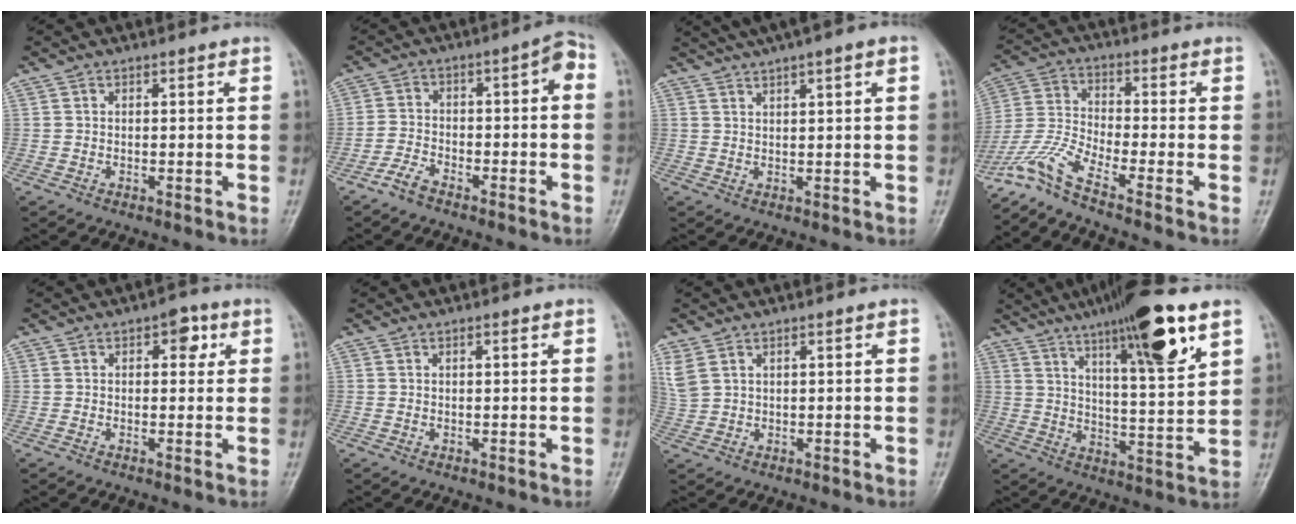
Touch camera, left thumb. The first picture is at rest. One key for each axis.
{"total": 7.0, "fx": -4.0, "fy": 2.7, "fz": 5.1, "tx": -0.079, "ty": 0.053, "tz": -0.074}
{"total": 7.6, "fx": 4.8, "fy": 1.2, "fz": 5.7, "tx": -0.090, "ty": 0.023, "tz": 0.075}
{"total": 7.6, "fx": -6.4, "fy": -0.5, "fz": 4.2, "tx": -0.110, "ty": 0.025, "tz": -0.142}
{"total": 3.8, "fx": 1.3, "fy": 2.2, "fz": 2.8, "tx": -0.014, "ty": 0.003, "tz": 0.010}
{"total": 0.6, "fx": 0.3, "fy": 0.1, "fz": 0.5, "tx": -0.008, "ty": 0.000, "tz": 0.005}
{"total": 3.2, "fx": 1.9, "fy": 1.7, "fz": 2.0, "tx": -0.055, "ty": 0.006, "tz": 0.051}
{"total": 18.0, "fx": 10.2, "fy": 3.3, "fz": 14.4, "tx": -0.210, "ty": -0.044, "tz": 0.166}